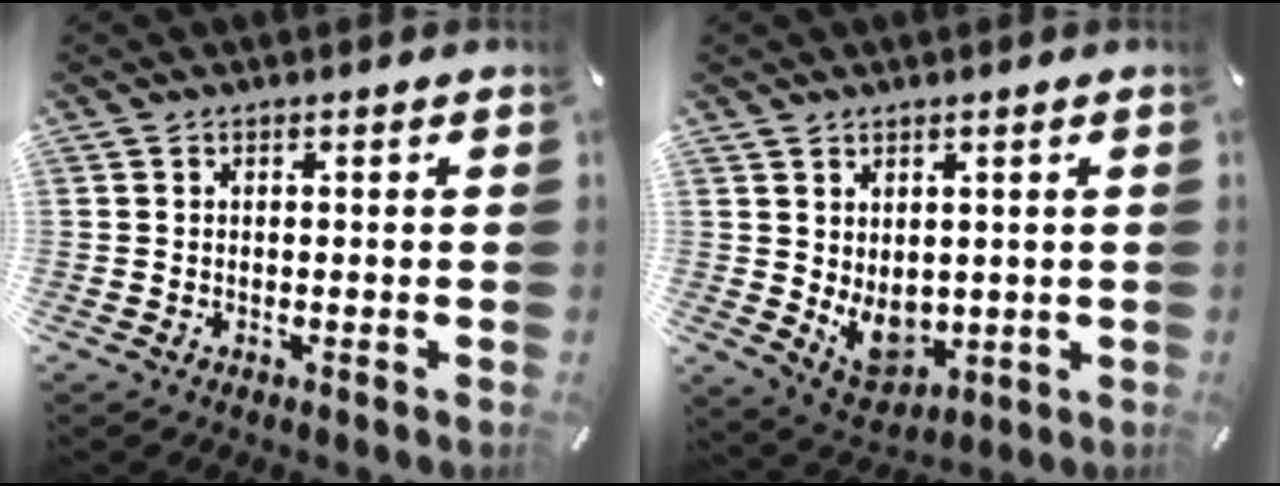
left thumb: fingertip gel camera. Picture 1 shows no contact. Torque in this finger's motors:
{"motor_torque": [1.26, 1.41, 0.51, -0.58, 0.08]}